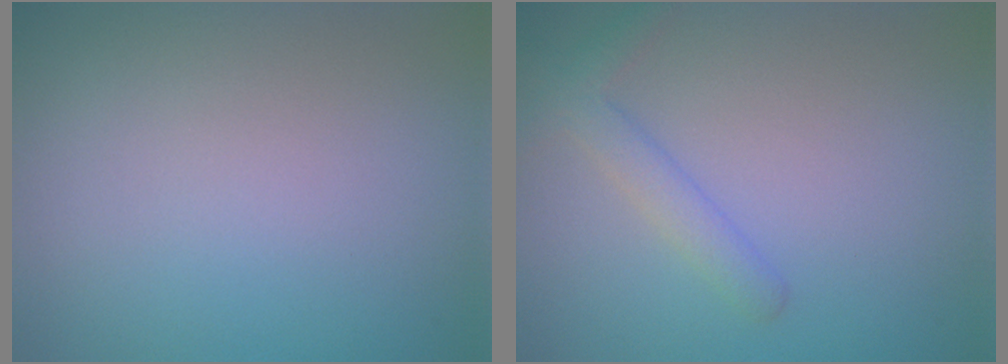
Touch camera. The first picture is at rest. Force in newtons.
{"total": 2.3, "press": 2.3, "slide": 0.1}